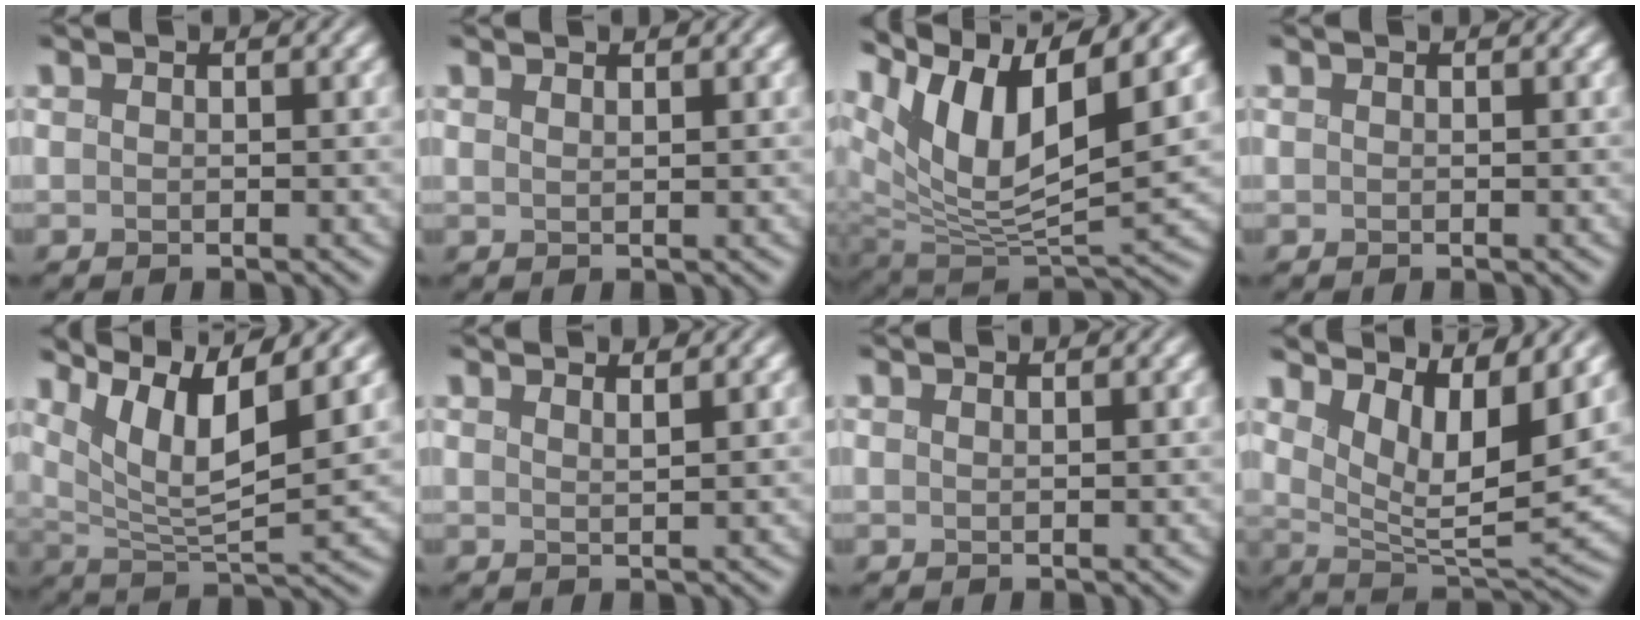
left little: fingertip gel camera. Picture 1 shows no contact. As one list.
[{"total": 0.6, "force": [0.4, 0.1, 0.4], "torque": [-0.004, -0.002, 0.007]}, {"total": 10.2, "force": [6.0, 3.8, 7.4], "torque": [-0.154, 0.006, 0.109]}, {"total": 0.0}, {"total": 9.0, "force": [5.5, 2.2, 6.8], "torque": [-0.145, 0.001, 0.106]}, {"total": 1.1, "force": [0.9, 0.2, 0.6], "torque": [-0.003, -0.003, 0.012]}, {"total": 0.0}, {"total": 7.8, "force": [4.3, 2.3, 6.2], "torque": [-0.123, -0.011, 0.080]}]